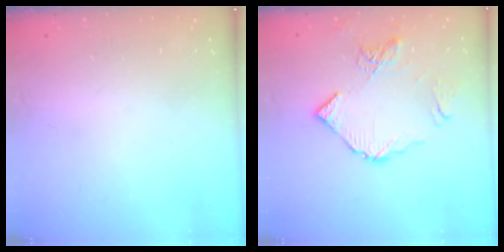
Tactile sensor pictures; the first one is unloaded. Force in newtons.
{"total": 10.5, "press": 10.4, "slide": 1.3}